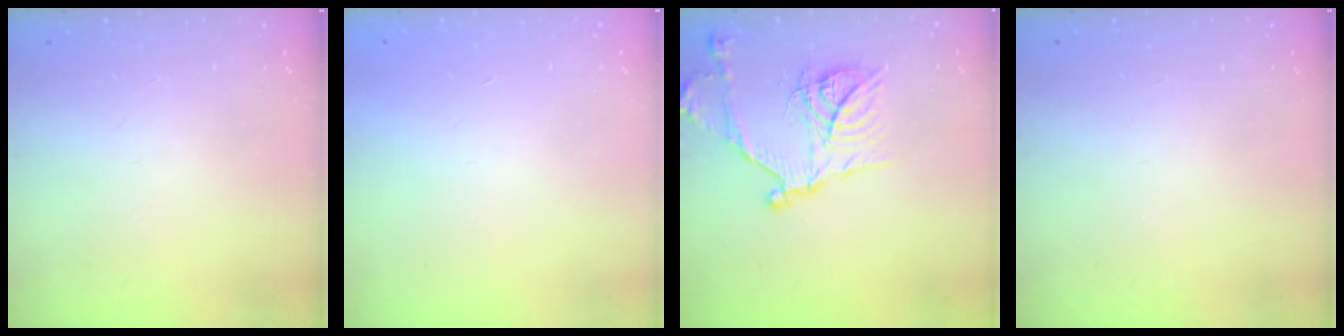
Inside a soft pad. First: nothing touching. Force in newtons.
{"total": 1.7, "press": 1.7, "slide": 0.1}
{"total": 18.9, "press": 18.8, "slide": 1.9}
{"total": 0.0}